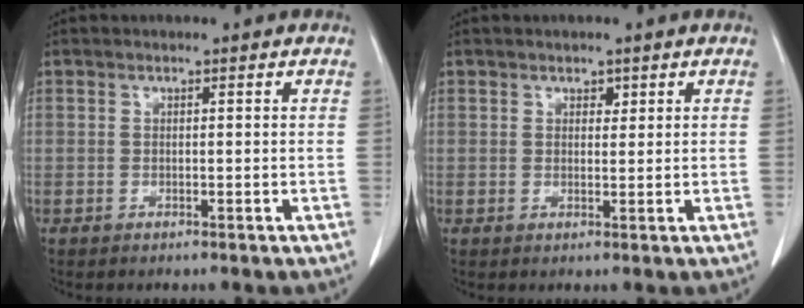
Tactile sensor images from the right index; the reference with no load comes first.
{"total": 1.7, "force": [0.9, 1.2, 0.8], "torque": [-0.016, 0.003, 0.018]}